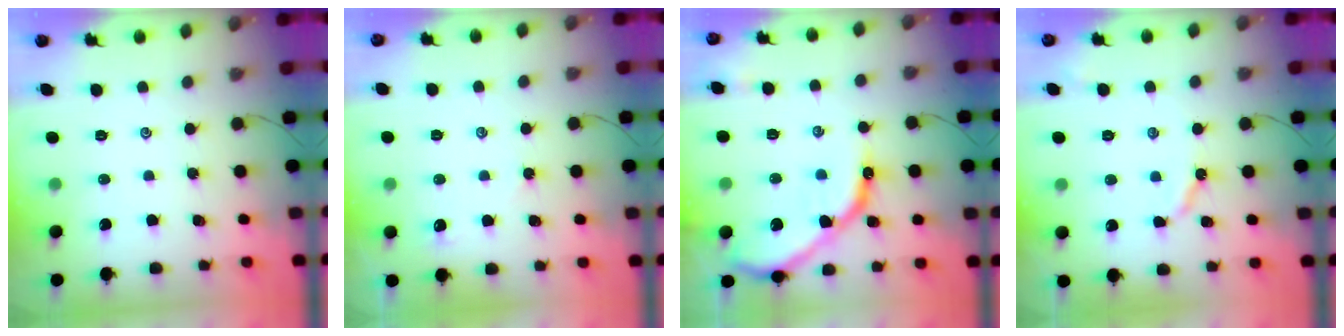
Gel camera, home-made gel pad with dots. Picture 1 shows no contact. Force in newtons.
{"total": 2.3, "press": 2.3, "slide": 0.3}
{"total": 14.5, "press": 14.5, "slide": 1.4}
{"total": 4.6, "press": 4.6, "slide": 0.4}